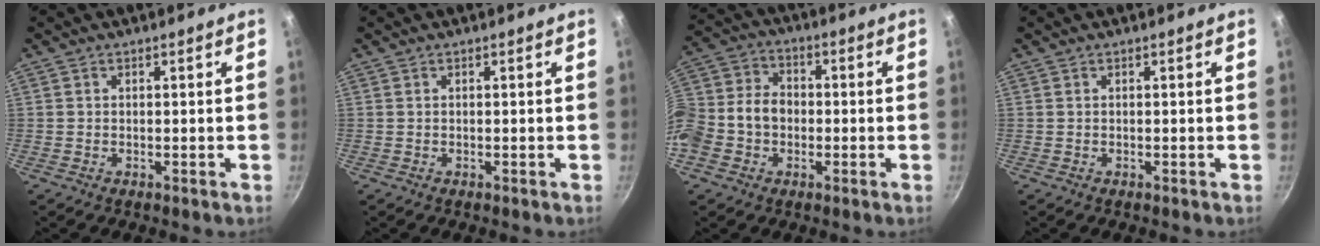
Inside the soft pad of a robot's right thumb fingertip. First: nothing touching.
{"total": 0.0}
{"total": 14.7, "force": [-2.8, 11.6, 8.6], "torque": [-0.166, 0.046, -0.066]}
{"total": 0.0}